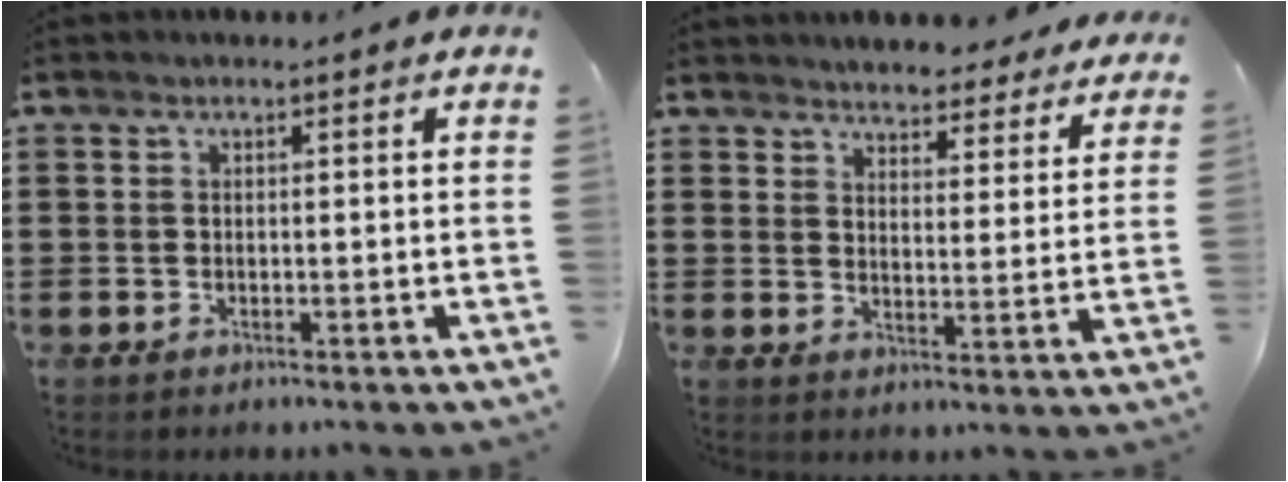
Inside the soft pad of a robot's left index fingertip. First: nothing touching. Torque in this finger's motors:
{"motor_torque": [2.14, 0.00, 0.31, 0.10]}